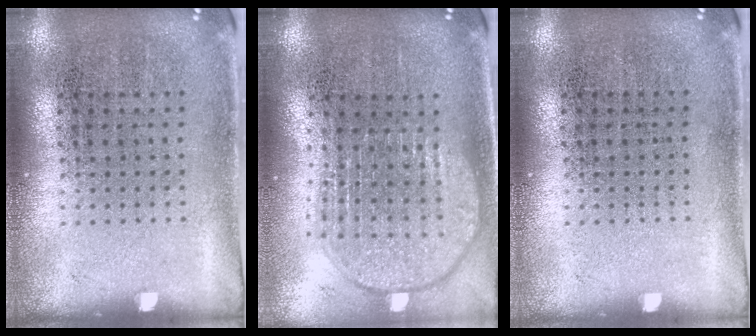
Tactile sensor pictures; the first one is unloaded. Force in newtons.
{"total": 1.8, "press": 1.5, "slide": 1.0}
{"total": 0.0}